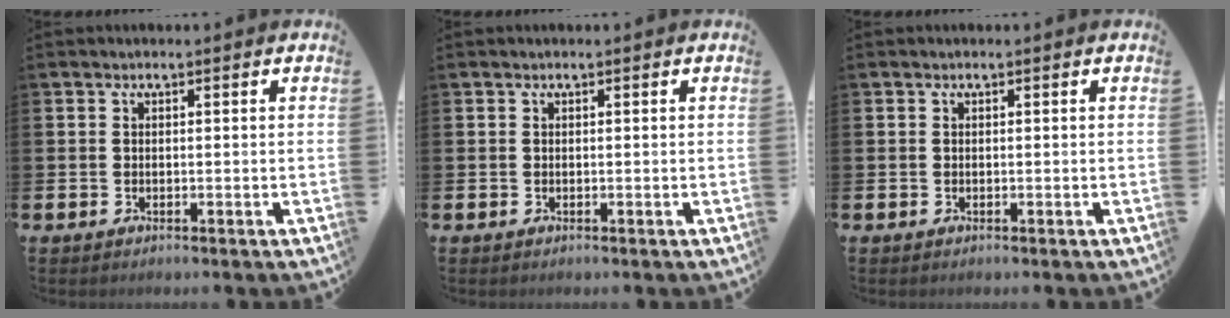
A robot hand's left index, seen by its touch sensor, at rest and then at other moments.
{"total": 0.0}
{"total": 0.0}